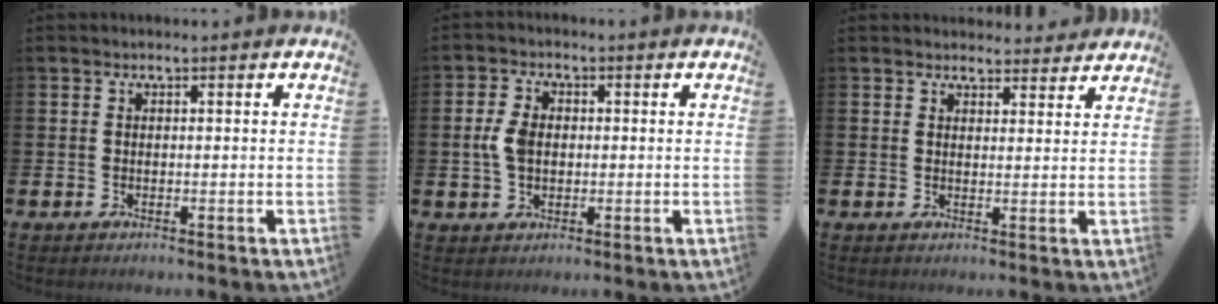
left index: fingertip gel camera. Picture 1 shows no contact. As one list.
[{"total": 4.4, "force": [0.4, 3.0, 3.3], "torque": [-0.066, 0.012, 0.005]}, {"total": 3.3, "force": [3.2, 0.8, -0.1], "torque": [0.009, -0.019, 0.056]}]